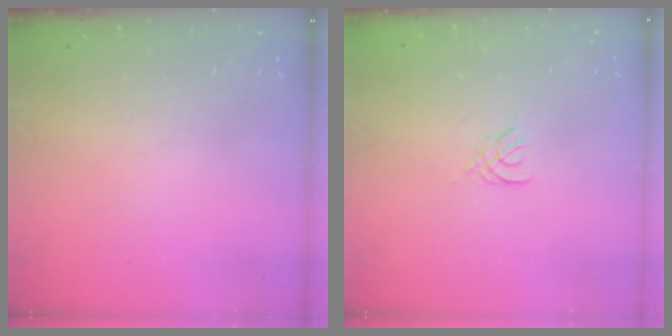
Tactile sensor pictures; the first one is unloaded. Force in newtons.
{"total": 2.1, "press": 2.0, "slide": 0.4}